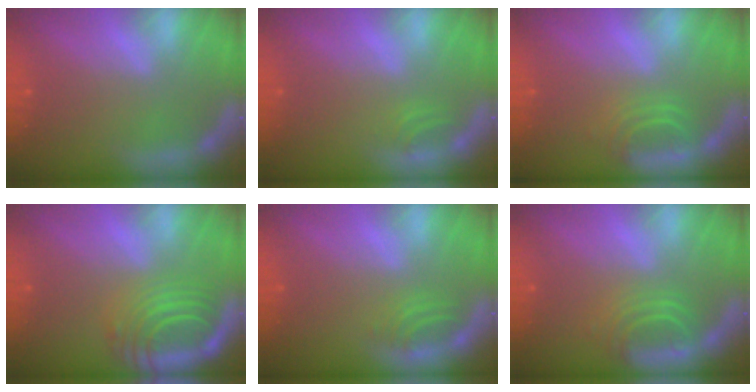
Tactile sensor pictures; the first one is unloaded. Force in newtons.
{"total": 0.9}
{"total": 2.9}
{"total": 8.1}
{"total": 2.0}
{"total": 4.0}